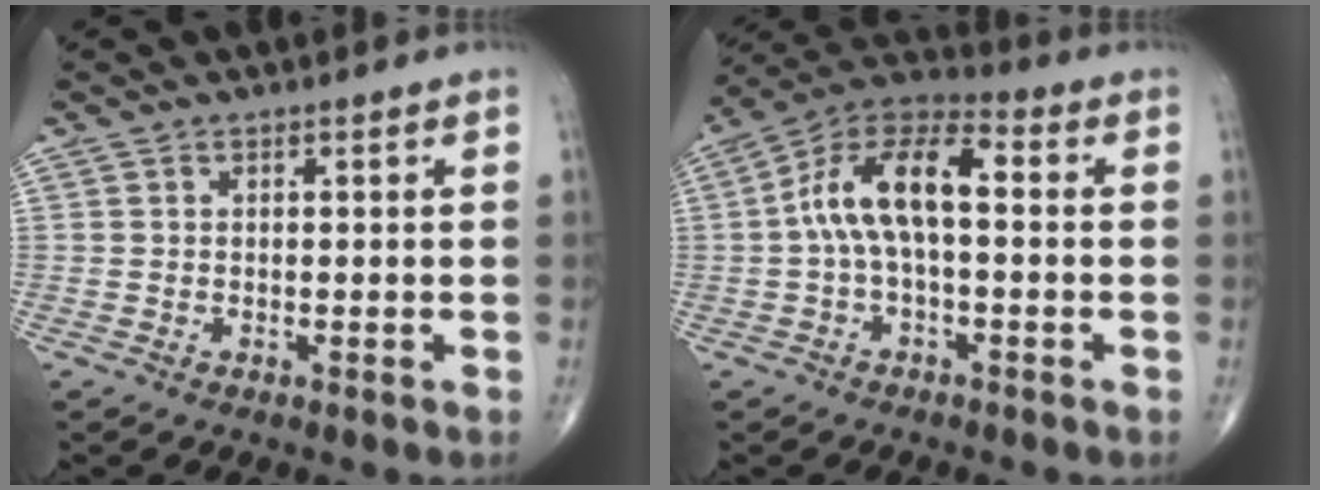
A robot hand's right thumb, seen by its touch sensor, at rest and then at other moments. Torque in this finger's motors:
{"motor_torque": [-0.34, 0.93, 0.25, -0.23, 0.24]}